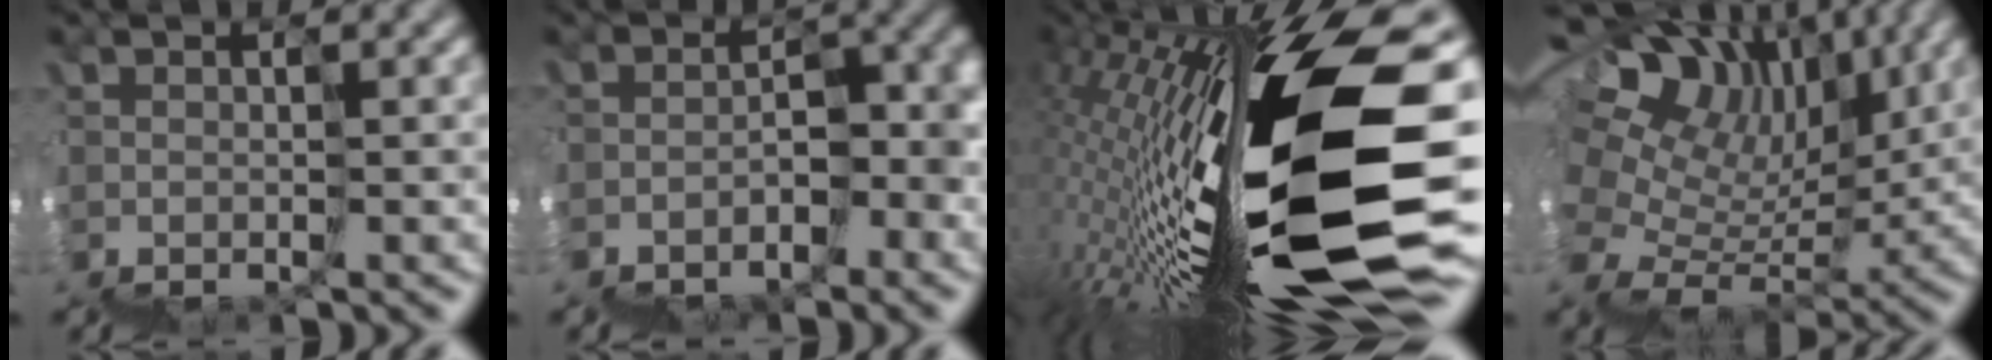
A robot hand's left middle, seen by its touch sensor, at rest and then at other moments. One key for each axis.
{"total": 3.6, "fx": -3.0, "fy": 1.9, "fz": 0.8, "tx": 0.009, "ty": 0.013, "tz": -0.051}
{"total": 13.1, "fx": -0.2, "fy": 1.5, "fz": 13.0, "tx": -0.222, "ty": 0.029, "tz": -0.018}
{"total": 10.3, "fx": 8.2, "fy": 5.0, "fz": 3.9, "tx": -0.073, "ty": 0.060, "tz": 0.133}